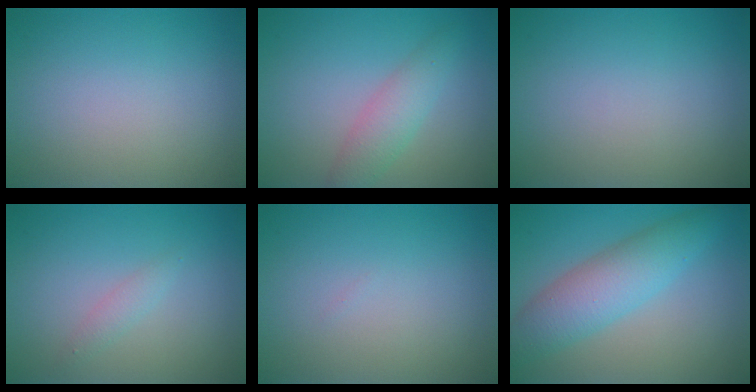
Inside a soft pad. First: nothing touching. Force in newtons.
{"total": 2.8, "press": 2.8, "slide": 0.1}
{"total": 0.0}
{"total": 1.0, "press": 1.0, "slide": 0.0}
{"total": 0.0}
{"total": 5.3, "press": 5.3, "slide": 0.1}